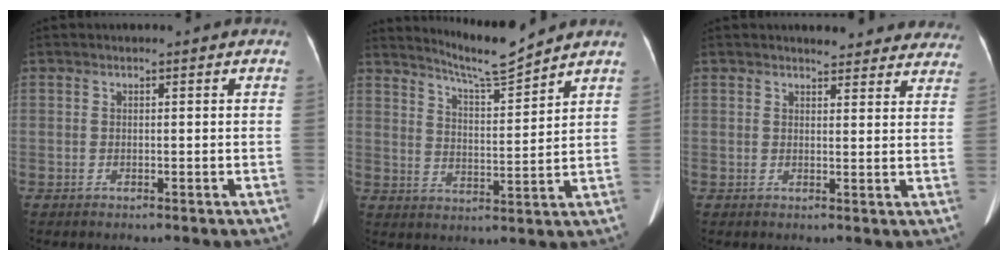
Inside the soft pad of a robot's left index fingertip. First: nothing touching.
{"total": 7.3, "force": [7.0, -1.4, 1.6], "torque": [-0.042, -0.020, 0.127]}
{"total": 12.0, "force": [11.2, 3.1, 2.7], "torque": [0.005, -0.013, 0.105]}